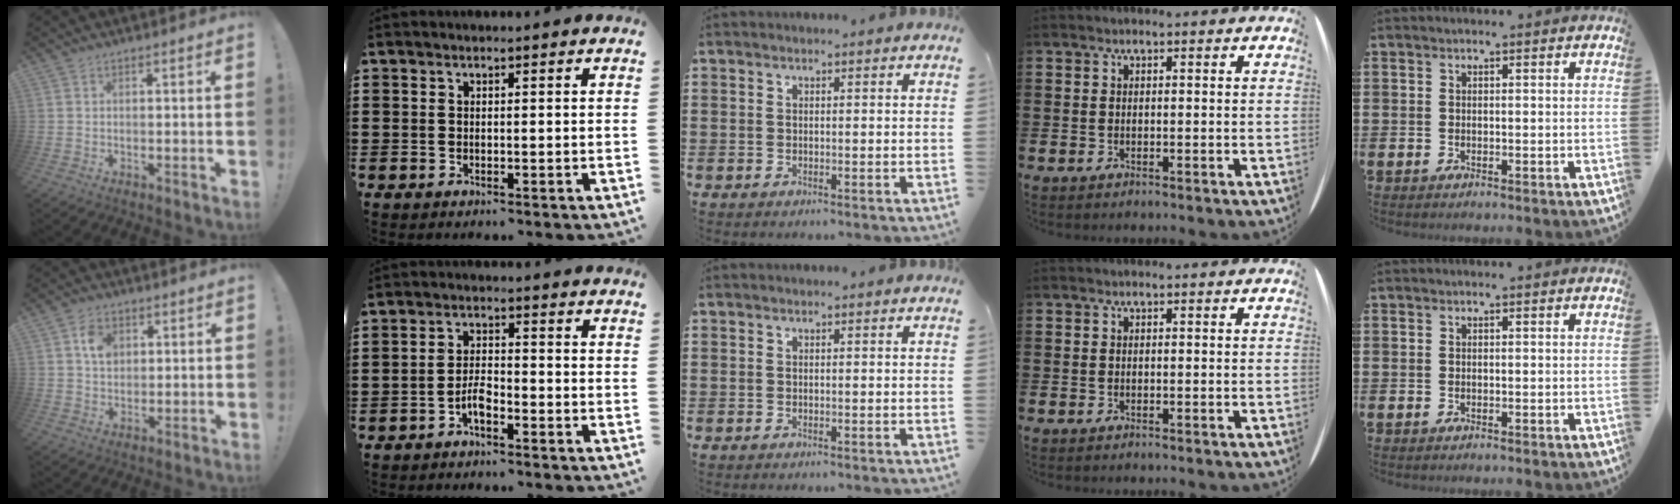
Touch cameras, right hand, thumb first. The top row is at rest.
{"thumb": {"total": 6.2, "force": [2.0, 4.7, 3.5], "torque": [-0.051, 0.003, 0.036]}, "index": {"total": 3.4, "force": [-2.1, 1.1, 2.4], "torque": [-0.060, 0.000, -0.045]}}